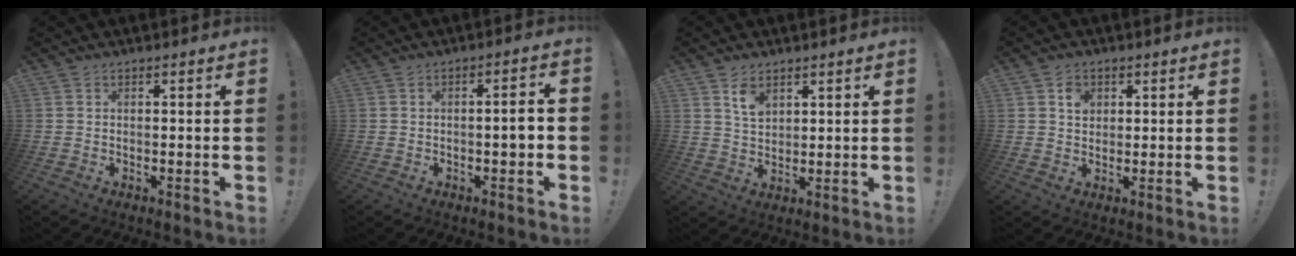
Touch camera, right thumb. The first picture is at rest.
{"total": 5.5, "force": [-1.3, 1.1, 5.3], "torque": [-0.072, 0.002, -0.025]}
{"total": 5.7, "force": [3.6, 3.6, 2.7], "torque": [-0.038, -0.019, 0.064]}
{"total": 3.9, "force": [1.3, 3.2, 1.7], "torque": [-0.013, -0.004, 0.020]}